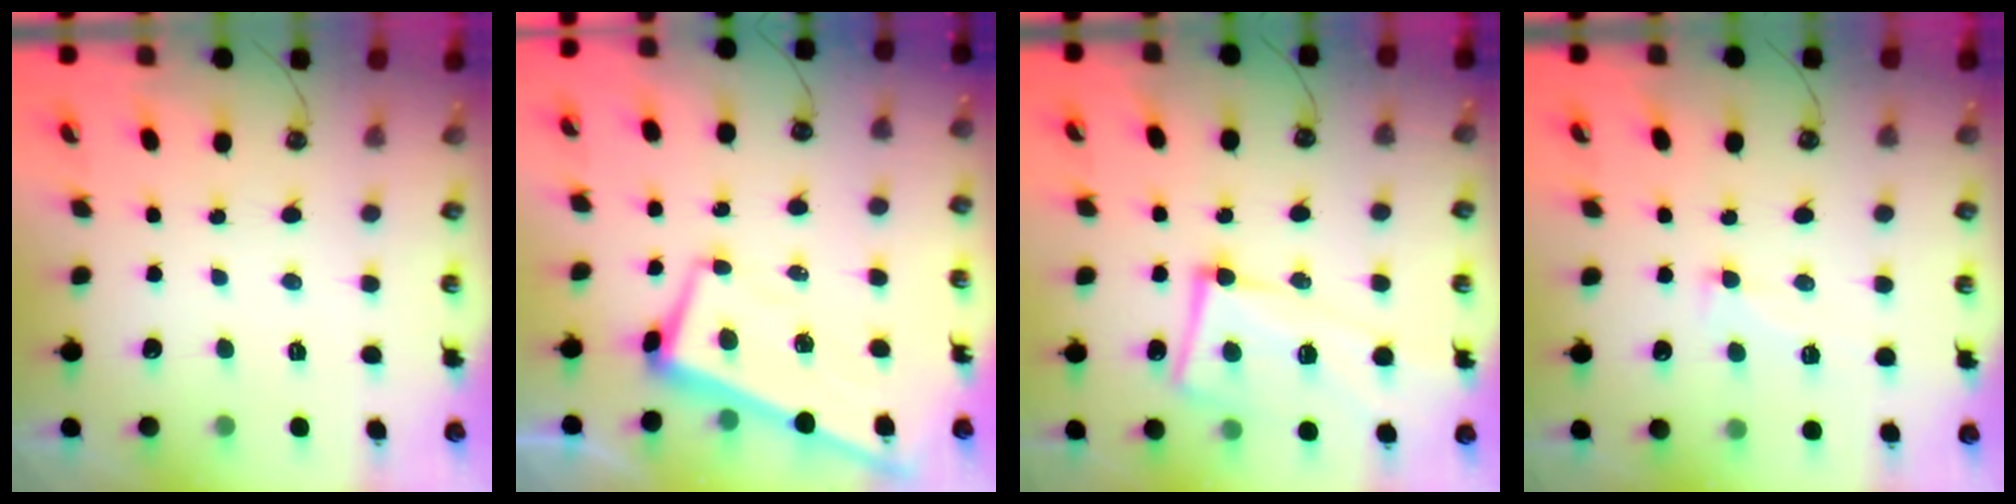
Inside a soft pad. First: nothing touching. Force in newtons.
{"total": 1.0, "press": 0.5, "slide": 0.8}
{"total": 12.2, "press": 12.1, "slide": 1.8}
{"total": 2.4, "press": 1.7, "slide": 1.6}